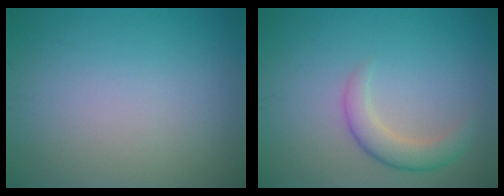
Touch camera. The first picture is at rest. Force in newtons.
{"total": 2.9, "press": 2.9, "slide": 0.2}